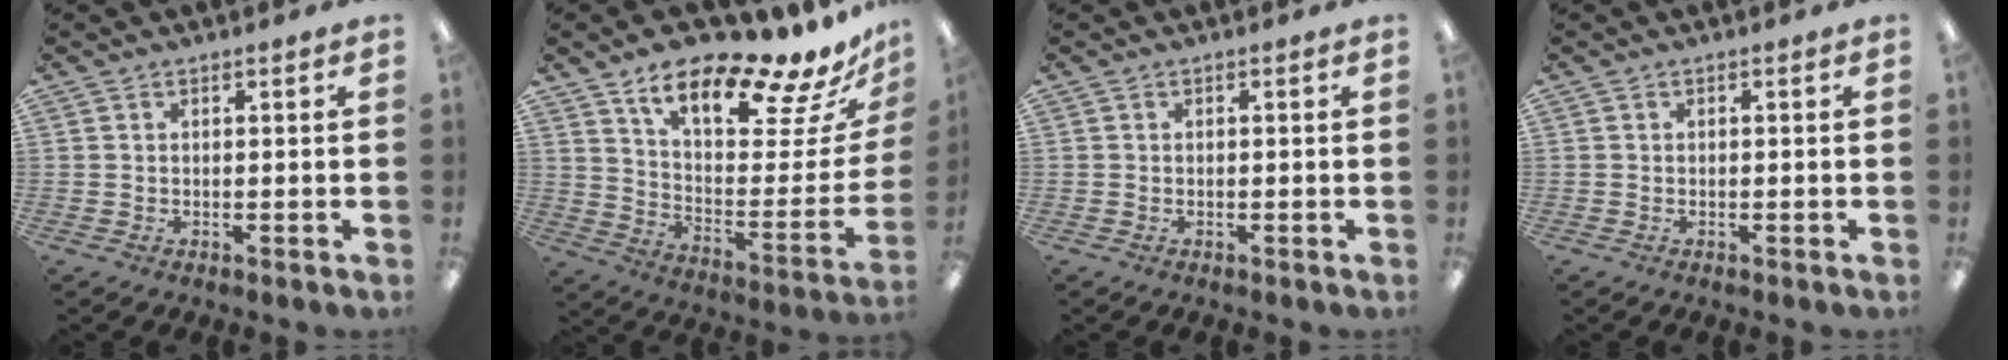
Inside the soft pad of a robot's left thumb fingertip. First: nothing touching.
{"total": 19.3, "force": [15.2, 5.0, 10.6], "torque": [-0.152, -0.117, 0.246]}
{"total": 0.0}
{"total": 0.0}